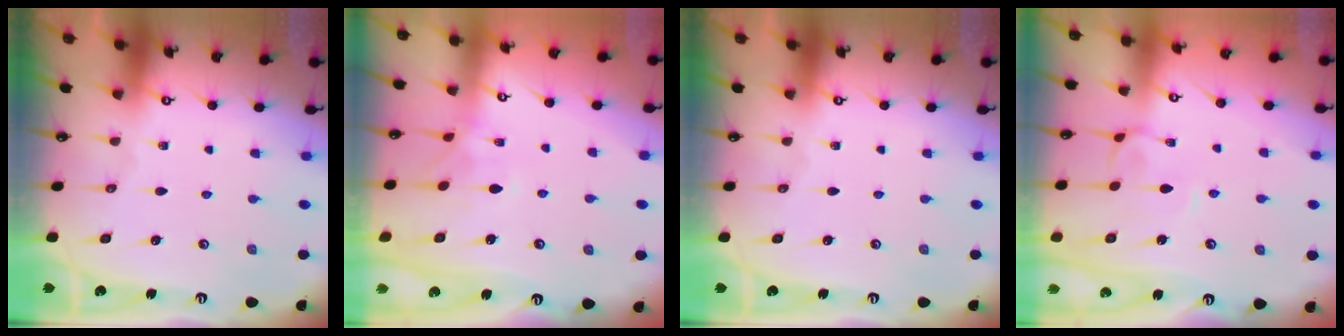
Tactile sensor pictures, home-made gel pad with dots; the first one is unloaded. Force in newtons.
{"total": 1.7, "press": 1.4, "slide": 1.0}
{"total": 0.0}
{"total": 4.2, "press": 4.2, "slide": 0.1}